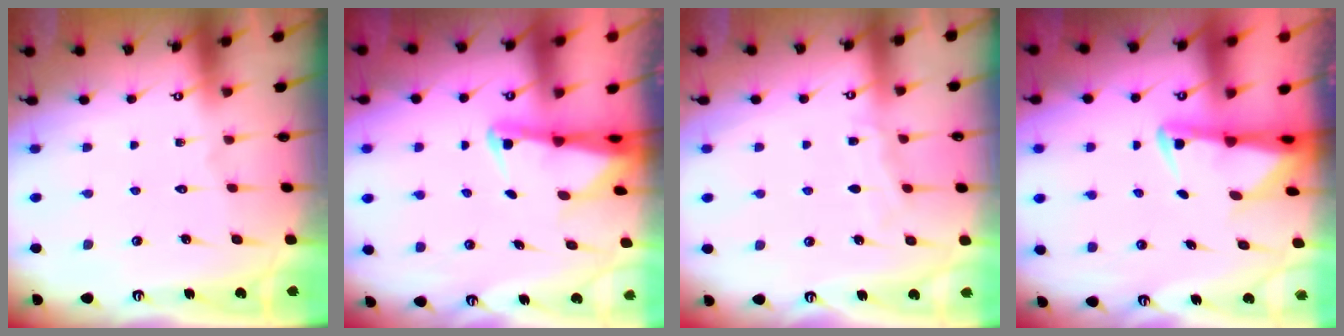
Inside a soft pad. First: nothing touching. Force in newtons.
{"total": 2.7, "press": 2.7, "slide": 0.5}
{"total": 5.2, "press": 5.1, "slide": 1.0}
{"total": 2.9, "press": 2.9, "slide": 0.6}